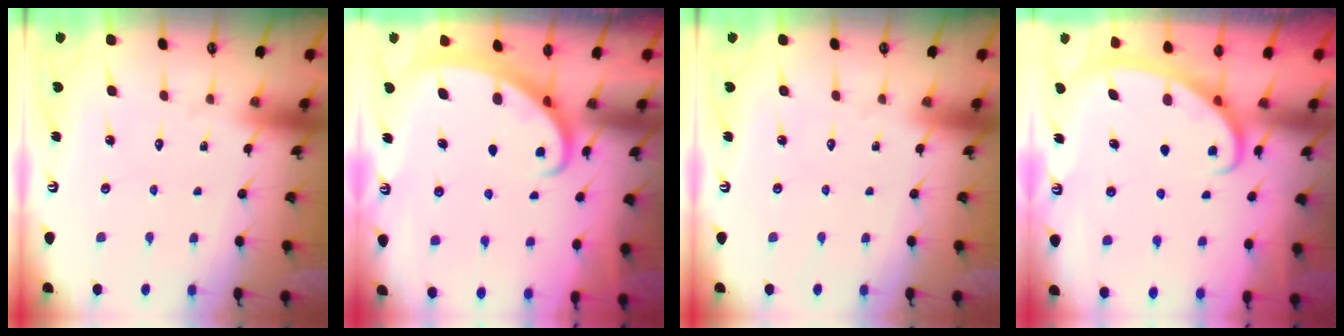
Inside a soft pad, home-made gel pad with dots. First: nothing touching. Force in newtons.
{"total": 2.4, "press": 2.4, "slide": 0.3}
{"total": 0.0}
{"total": 2.8, "press": 2.8, "slide": 0.4}